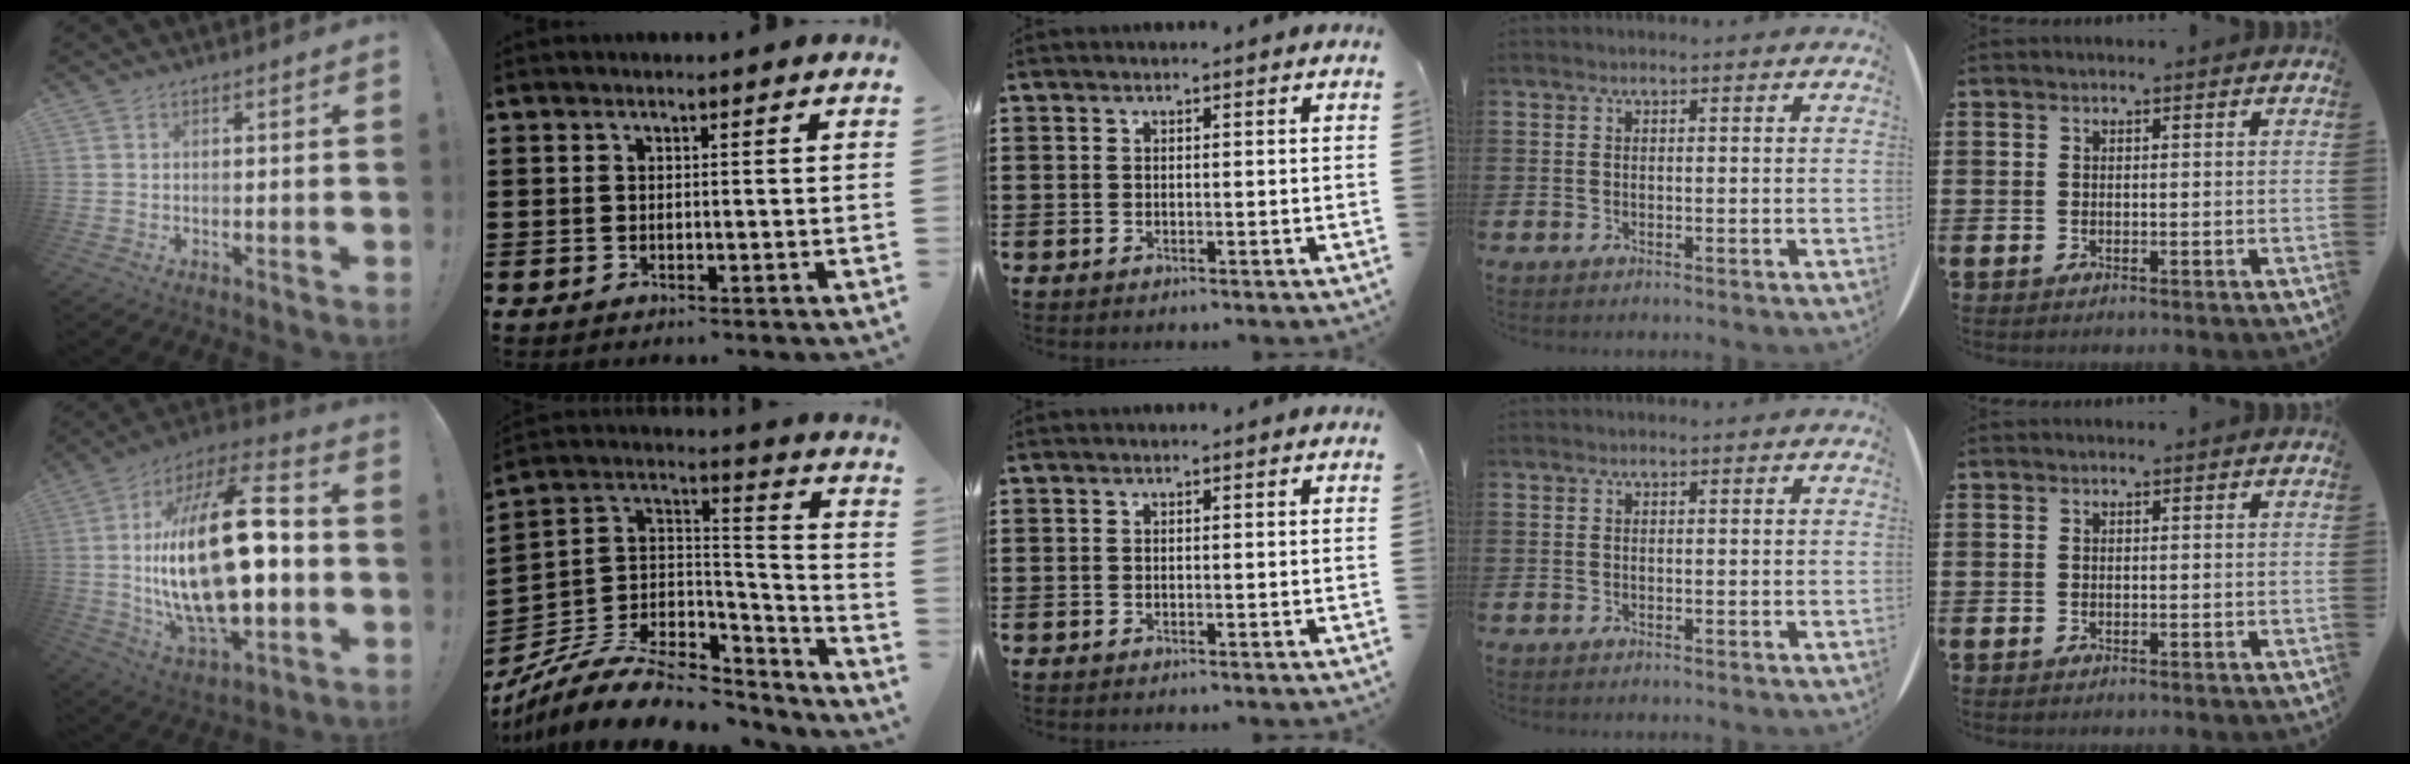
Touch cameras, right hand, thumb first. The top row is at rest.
{"thumb": {"total": 30.0, "force": [-1.5, 12.3, 27.3], "torque": [-0.521, 0.006, -0.029]}, "index": {"total": 10.1, "force": [-6.8, 5.1, 5.4], "torque": [-0.113, 0.014, -0.125]}}